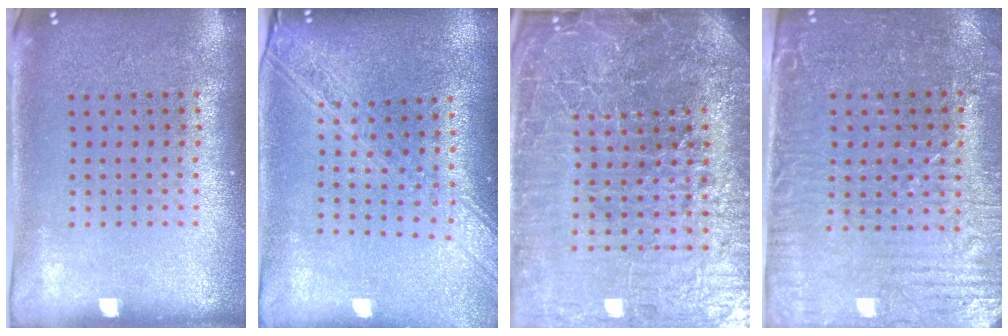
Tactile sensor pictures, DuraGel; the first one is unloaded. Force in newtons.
{"total": 2.2, "press": 1.9, "slide": 1.2}
{"total": 7.7, "press": 6.7, "slide": 3.9}
{"total": 3.8, "press": 3.5, "slide": 1.5}